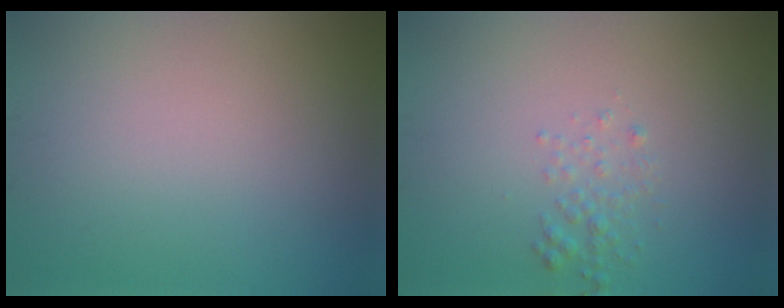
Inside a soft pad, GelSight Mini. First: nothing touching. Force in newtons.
{"total": 1.4, "press": 1.4, "slide": 0.1}